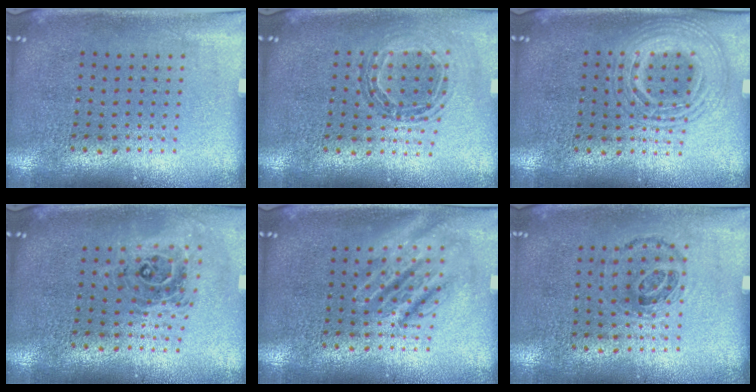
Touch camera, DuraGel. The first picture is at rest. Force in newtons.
{"total": 0.8, "press": 0.8, "slide": 0.1}
{"total": 2.7, "press": 2.7, "slide": 0.3}
{"total": 0.9, "press": 0.9, "slide": 0.1}
{"total": 2.7, "press": 2.7, "slide": 0.3}
{"total": 0.9, "press": 0.7, "slide": 0.6}